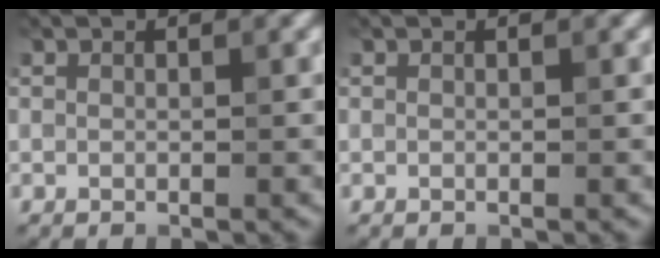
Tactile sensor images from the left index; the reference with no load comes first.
{"total": 0.0}